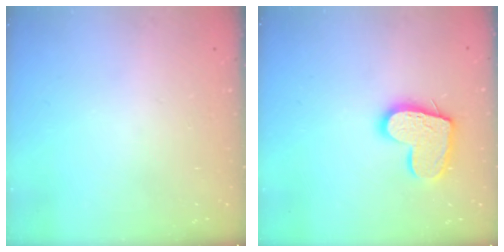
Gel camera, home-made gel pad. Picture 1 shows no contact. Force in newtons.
{"total": 14.0, "press": 14.0, "slide": 1.3}